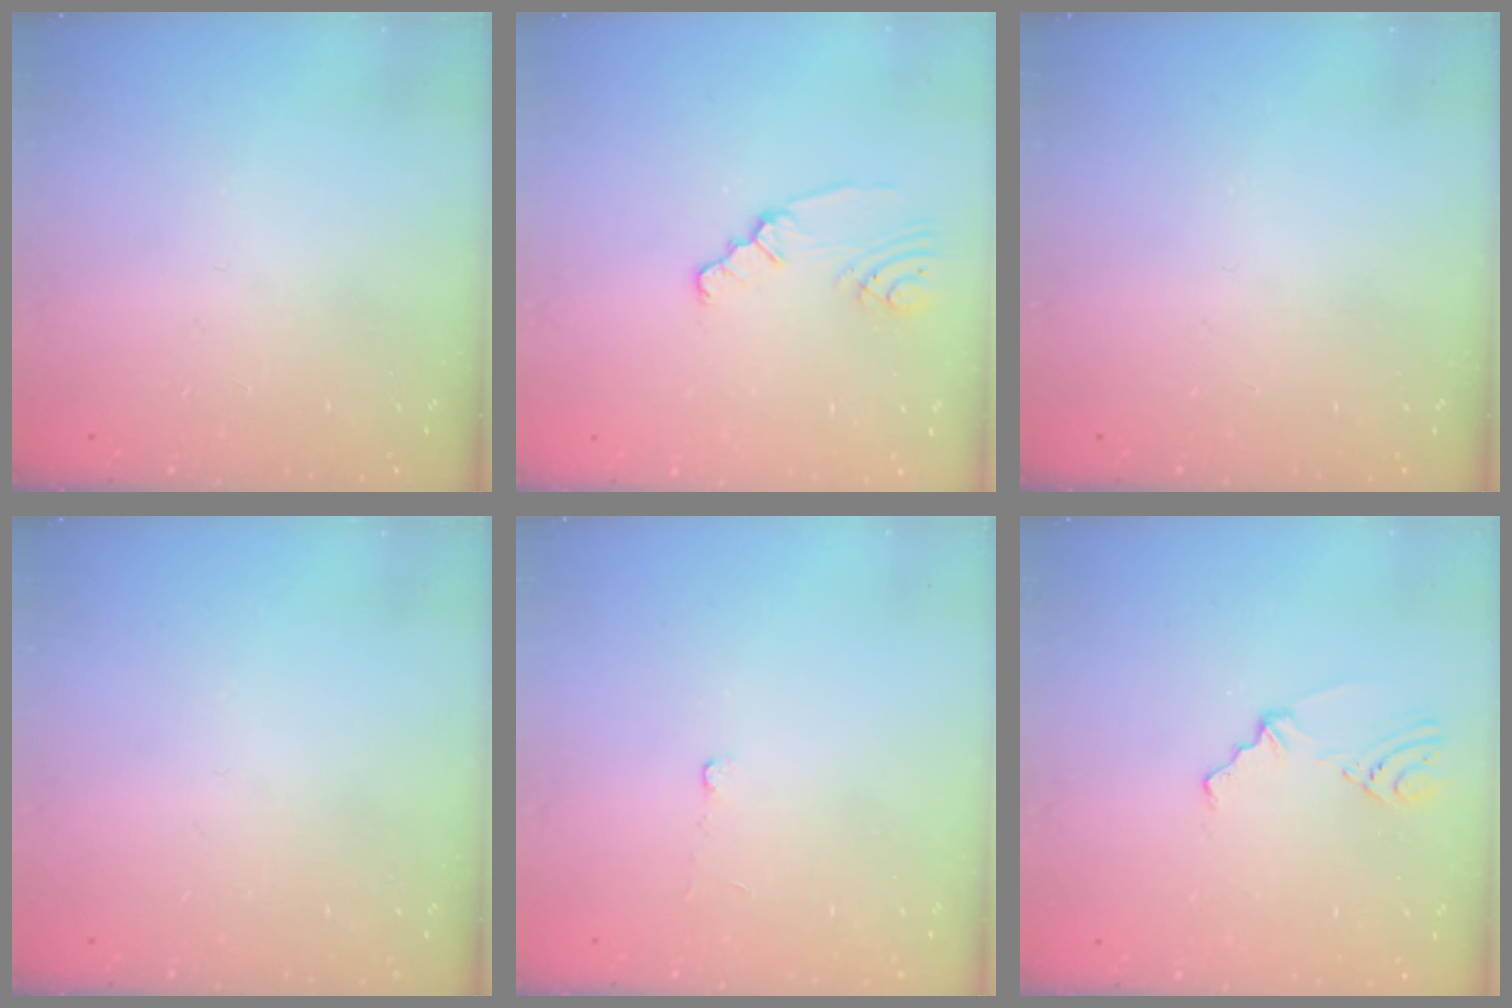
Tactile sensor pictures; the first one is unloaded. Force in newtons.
{"total": 2.3, "press": 2.3, "slide": 0.2}
{"total": 0.0}
{"total": 0.0}
{"total": 1.6, "press": 1.6, "slide": 0.3}
{"total": 2.5, "press": 1.9, "slide": 1.5}